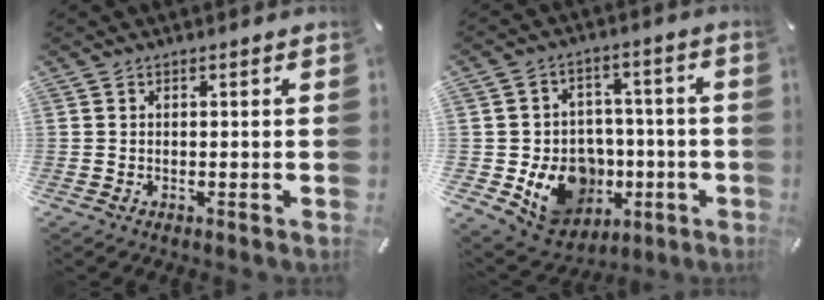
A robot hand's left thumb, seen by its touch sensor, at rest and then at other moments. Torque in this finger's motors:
{"motor_torque": [0.12, 1.48, 0.14, 0.10, 0.10]}